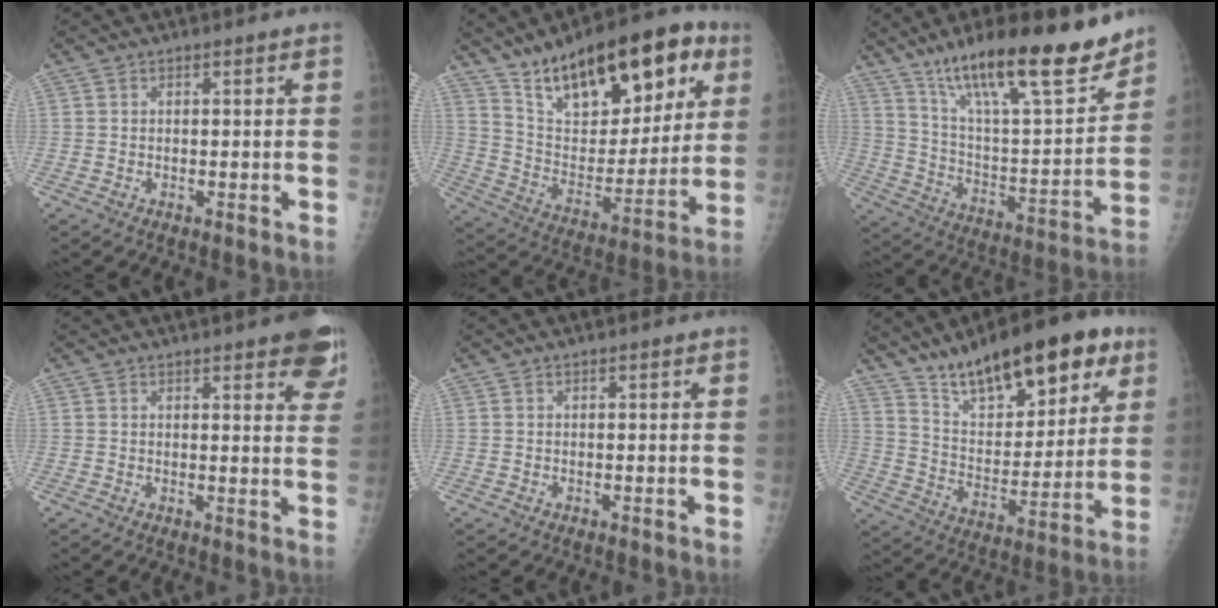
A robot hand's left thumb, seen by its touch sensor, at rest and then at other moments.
{"total": 26.1, "force": [14.4, 11.8, 18.3], "torque": [-0.236, -0.026, 0.241]}
{"total": 24.7, "force": [17.5, 5.7, 16.4], "torque": [-0.237, -0.074, 0.294]}
{"total": 10.3, "force": [6.7, 3.0, 7.2], "torque": [-0.057, -0.025, 0.069]}
{"total": 0.0}
{"total": 22.5, "force": [14.0, 9.0, 15.1], "torque": [-0.191, -0.049, 0.232]}